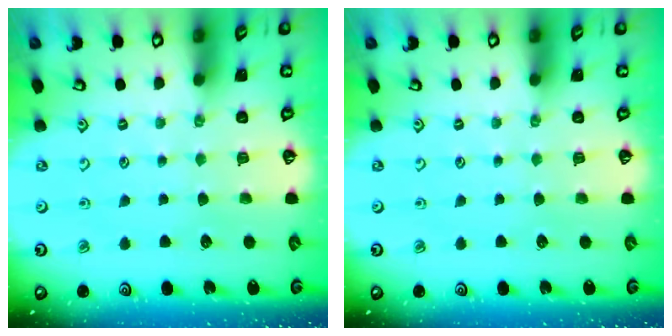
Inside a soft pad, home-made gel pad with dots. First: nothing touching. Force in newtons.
{"total": 0.0}